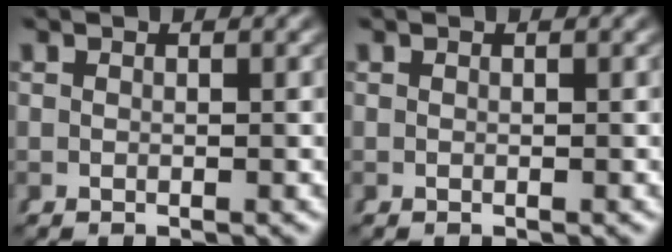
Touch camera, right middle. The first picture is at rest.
{"total": 0.0}